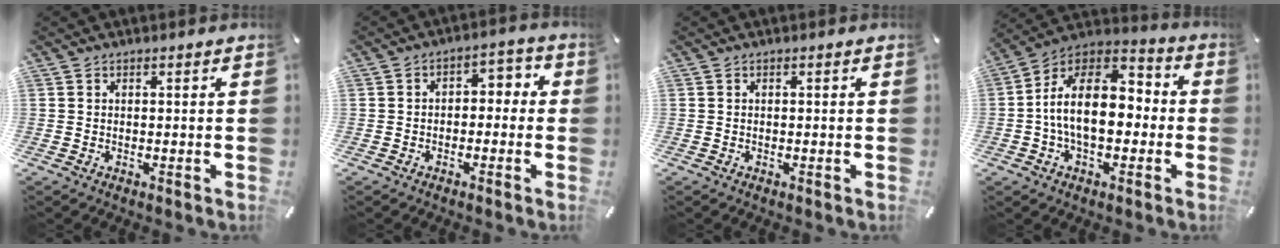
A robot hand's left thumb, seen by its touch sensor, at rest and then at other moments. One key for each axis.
{"total": 3.8, "fx": -2.1, "fy": 2.6, "fz": 1.9, "tx": -0.028, "ty": 0.013, "tz": -0.047}
{"total": 0.0}
{"total": 16.7, "fx": -1.9, "fy": 10.9, "fz": 12.6, "tx": -0.227, "ty": 0.015, "tz": -0.037}